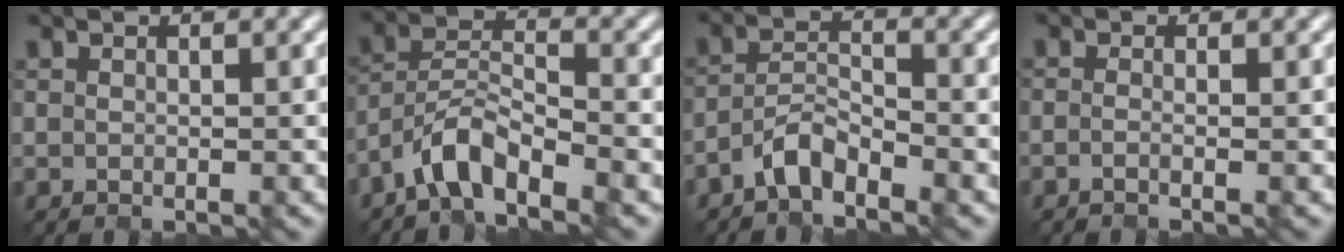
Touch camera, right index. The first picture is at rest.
{"total": 5.0, "force": [-4.0, 1.3, 2.7], "torque": [-0.044, 0.005, -0.081]}
{"total": 3.3, "force": [-2.9, 0.9, 1.4], "torque": [-0.027, 0.009, -0.061]}
{"total": 1.3, "force": [-0.5, 0.6, 1.0], "torque": [0.002, -0.007, -0.025]}